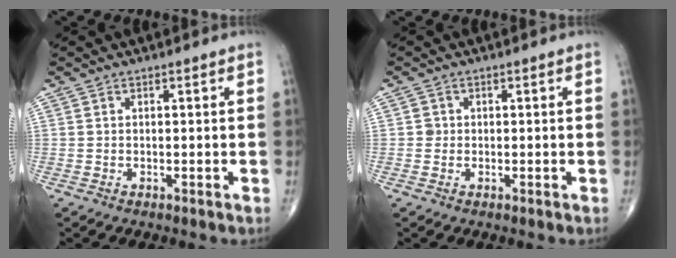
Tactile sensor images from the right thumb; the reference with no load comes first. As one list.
[{"total": 1.1, "force": [0.0, 1.1, 0.1], "torque": [0.006, 0.003, -0.001]}]